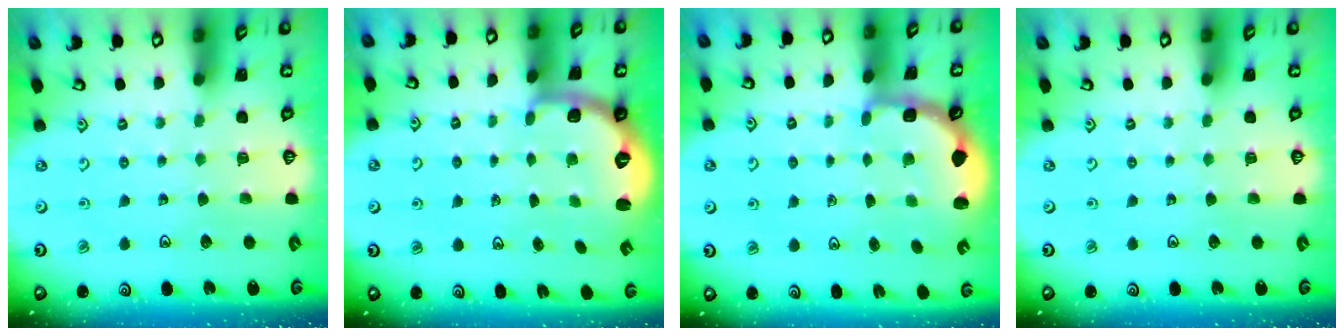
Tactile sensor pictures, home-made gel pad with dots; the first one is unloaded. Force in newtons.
{"total": 2.6, "press": 1.4, "slide": 2.2}
{"total": 2.5, "press": 2.2, "slide": 1.2}
{"total": 0.0}